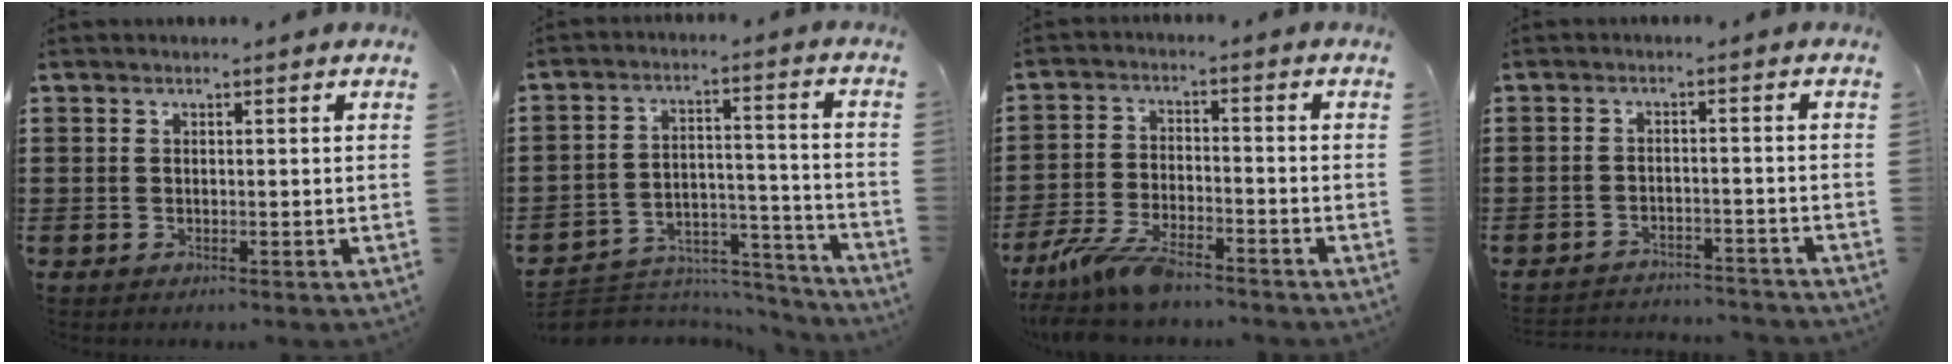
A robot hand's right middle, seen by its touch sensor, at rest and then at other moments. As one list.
[{"total": 5.8, "force": [-5.5, 1.9, 0.3], "torque": [-0.005, 0.017, -0.110]}, {"total": 7.4, "force": [-6.1, 1.5, 3.9], "torque": [-0.100, -0.008, -0.121]}, {"total": 2.9, "force": [-2.9, 0.2, 0.0], "torque": [-0.007, 0.002, -0.063]}]